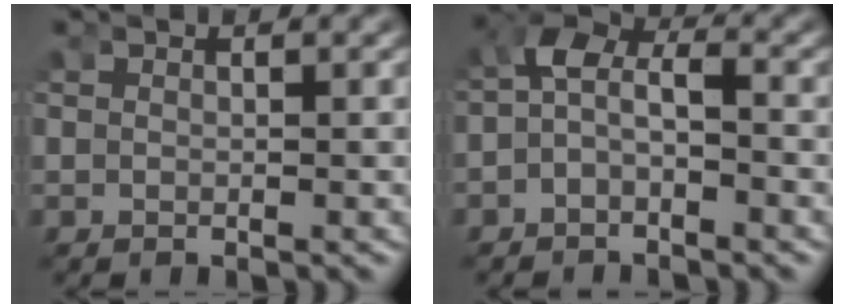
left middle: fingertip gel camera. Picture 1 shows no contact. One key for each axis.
{"total": 4.5, "fx": -0.2, "fy": 3.5, "fz": 2.9, "tx": -0.041, "ty": 0.013, "tz": -0.021}